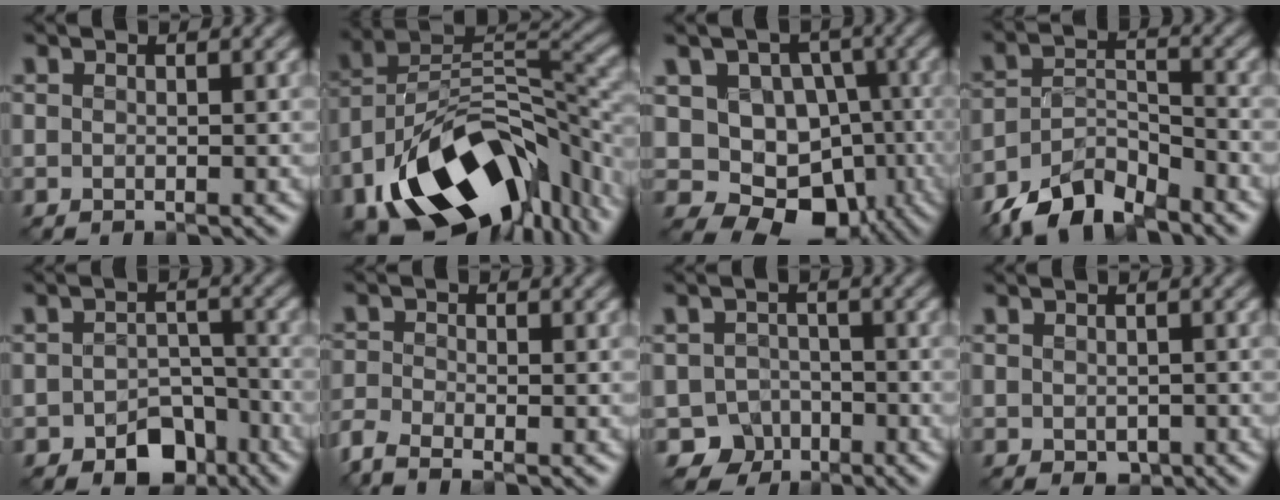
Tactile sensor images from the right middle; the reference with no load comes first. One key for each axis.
{"total": 16.0, "fx": -8.9, "fy": 8.4, "fz": 10.3, "tx": -0.192, "ty": 0.007, "tz": -0.142}
{"total": 10.7, "fx": -1.4, "fy": 9.0, "fz": 5.6, "tx": -0.065, "ty": 0.017, "tz": -0.039}
{"total": 6.5, "fx": -5.3, "fy": 2.4, "fz": 2.8, "tx": -0.052, "ty": -0.003, "tz": -0.102}
{"total": 4.5, "fx": -2.8, "fy": 2.9, "fz": 2.1, "tx": -0.025, "ty": -0.004, "tz": -0.044}
{"total": 3.0, "fx": -2.4, "fy": 0.9, "fz": 1.5, "tx": -0.044, "ty": -0.008, "tz": -0.065}
{"total": 3.6, "fx": -2.3, "fy": 2.7, "fz": 0.5, "tx": 0.001, "ty": -0.001, "tz": -0.040}
{"total": 1.0, "fx": -0.3, "fy": 0.8, "fz": 0.5, "tx": -0.010, "ty": -0.007, "tz": -0.003}